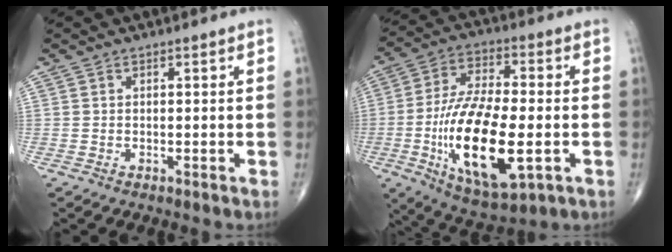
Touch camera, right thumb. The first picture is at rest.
{"total": 21.0, "force": [-4.6, 8.5, 18.6], "torque": [-0.350, 0.004, -0.069]}